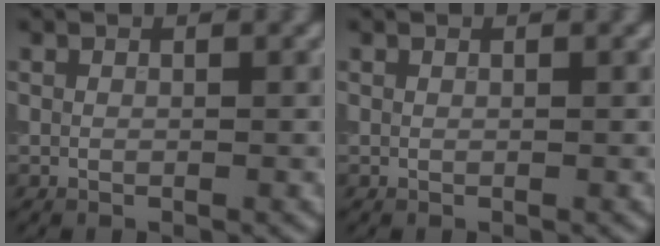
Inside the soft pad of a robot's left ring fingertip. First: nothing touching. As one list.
[{"total": 0.0}]